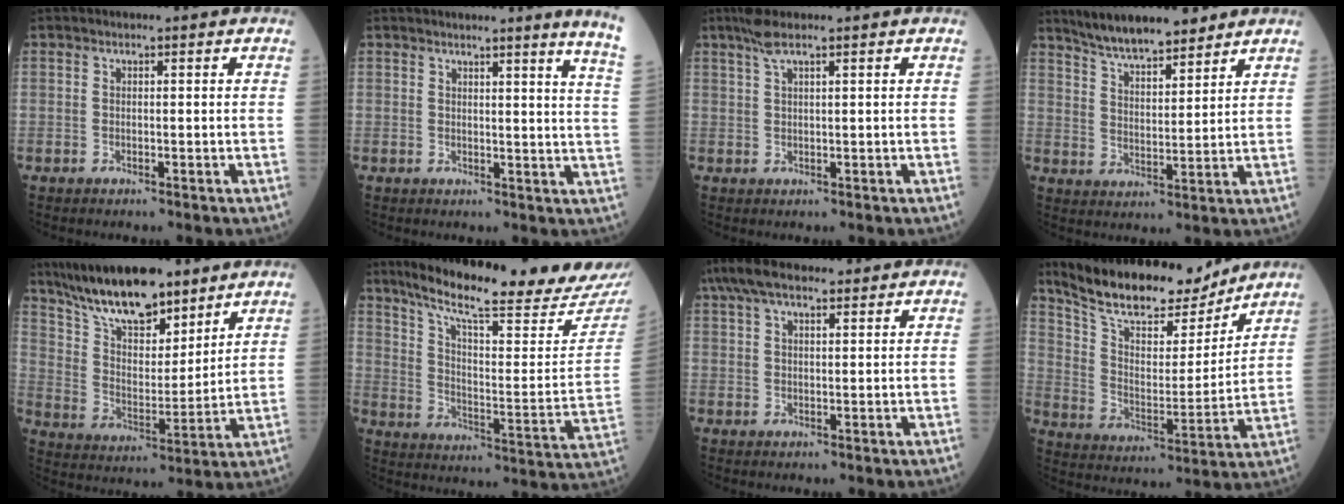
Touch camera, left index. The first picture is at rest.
{"total": 8.6, "force": [7.4, -2.0, 3.9], "torque": [-0.043, -0.077, 0.059]}
{"total": 3.3, "force": [2.3, 0.2, 2.3], "torque": [-0.055, 0.011, 0.050]}
{"total": 10.3, "force": [8.9, 2.0, 4.8], "torque": [-0.084, 0.009, 0.158]}
{"total": 16.7, "force": [13.2, 5.2, 8.8], "torque": [-0.162, 0.006, 0.238]}
{"total": 24.8, "force": [22.0, 0.7, 11.4], "torque": [-0.183, -0.075, 0.300]}
{"total": 8.6, "force": [6.6, 2.8, 4.8], "torque": [-0.095, 0.041, 0.120]}
{"total": 17.3, "force": [15.0, 4.9, 7.1], "torque": [-0.126, -0.006, 0.252]}